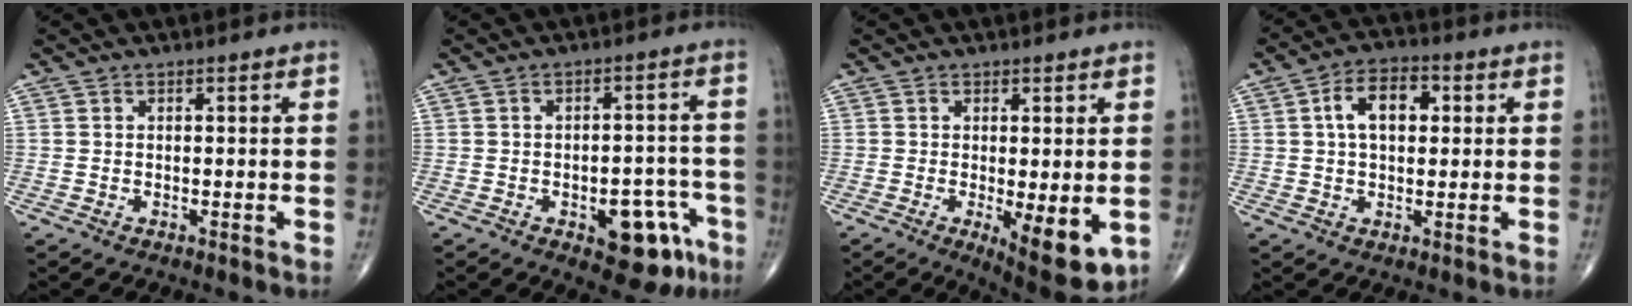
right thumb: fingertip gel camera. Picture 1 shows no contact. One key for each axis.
{"total": 11.2, "fx": -5.2, "fy": 5.6, "fz": 8.2, "tx": -0.067, "ty": 0.037, "tz": -0.057}
{"total": 9.6, "fx": -2.3, "fy": 3.3, "fz": 8.7, "tx": -0.119, "ty": -0.024, "tz": -0.025}
{"total": 8.7, "fx": 1.8, "fy": 5.2, "fz": 6.7, "tx": -0.103, "ty": 0.015, "tz": 0.026}